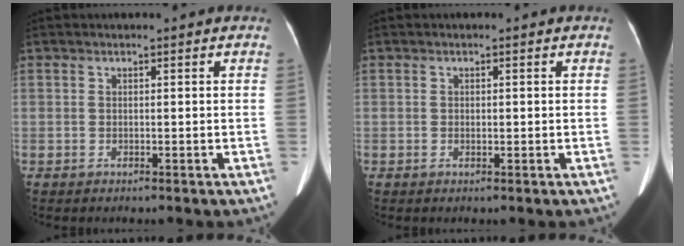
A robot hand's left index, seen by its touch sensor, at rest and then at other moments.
{"total": 1.2, "force": [-1.1, 0.2, 0.4], "torque": [-0.009, -0.001, -0.015]}